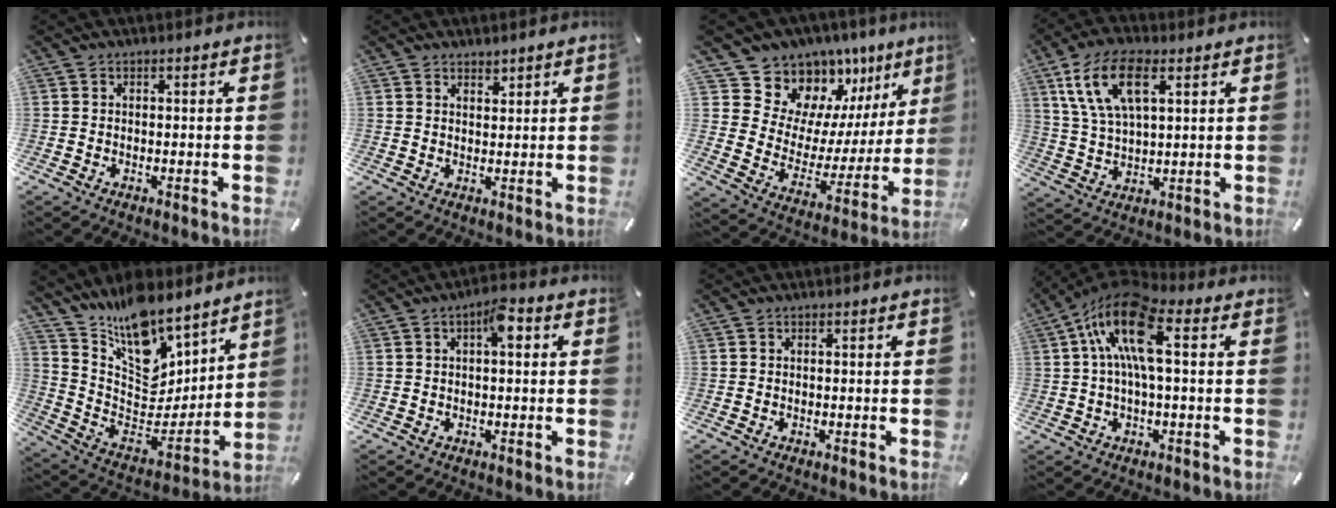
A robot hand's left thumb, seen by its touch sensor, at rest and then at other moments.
{"total": 2.2, "force": [1.8, 1.1, 0.0], "torque": [0.007, -0.008, 0.035]}
{"total": 12.8, "force": [10.8, 6.9, 0.5], "torque": [-0.019, -0.125, 0.193]}
{"total": 12.5, "force": [5.8, 5.9, 9.4], "torque": [-0.210, 0.002, 0.105]}
{"total": 15.7, "force": [12.2, 8.3, 5.5], "torque": [-0.100, -0.119, 0.222]}
{"total": 6.6, "force": [1.9, 3.0, 5.6], "torque": [-0.081, 0.001, 0.025]}
{"total": 0.0}
{"total": 14.8, "force": [3.1, 6.1, 13.1], "torque": [-0.271, 0.001, 0.054]}